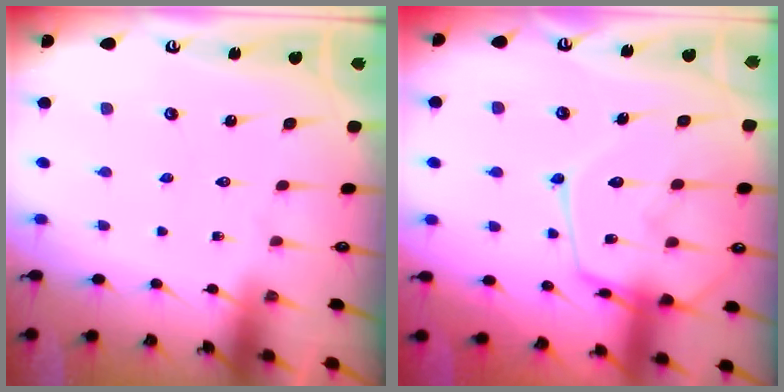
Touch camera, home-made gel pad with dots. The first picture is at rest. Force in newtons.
{"total": 15.0, "press": 15.0, "slide": 1.4}